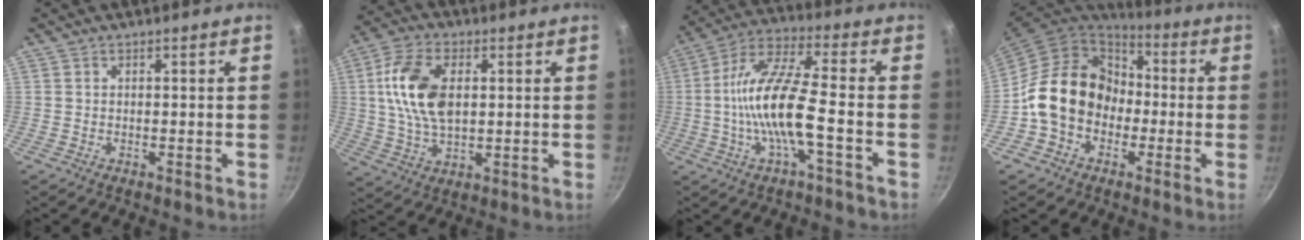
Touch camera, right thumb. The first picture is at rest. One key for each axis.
{"total": 13.6, "fx": 2.2, "fy": 8.0, "fz": 10.8, "tx": -0.193, "ty": 0.004, "tz": 0.037}
{"total": 13.9, "fx": -2.8, "fy": 3.4, "fz": 13.1, "tx": -0.258, "ty": 0.034, "tz": -0.065}
{"total": 16.6, "fx": -1.9, "fy": 13.6, "fz": 9.3, "tx": -0.122, "ty": 0.052, "tz": -0.042}